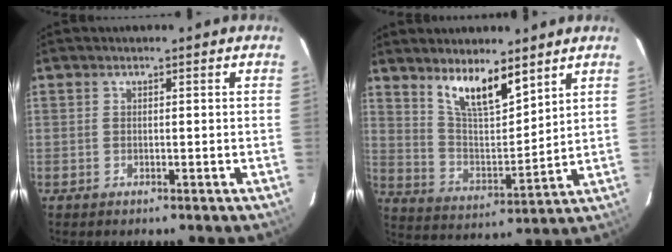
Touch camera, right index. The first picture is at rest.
{"total": 10.8, "force": [7.9, 3.4, 6.5], "torque": [-0.116, -0.004, 0.153]}